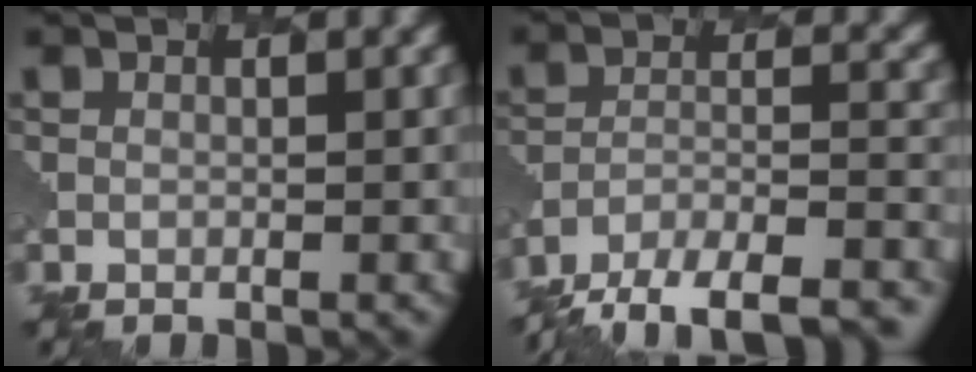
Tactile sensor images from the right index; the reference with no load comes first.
{"total": 14.4, "force": [-12.6, 4.8, 4.9], "torque": [-0.068, -0.007, -0.163]}